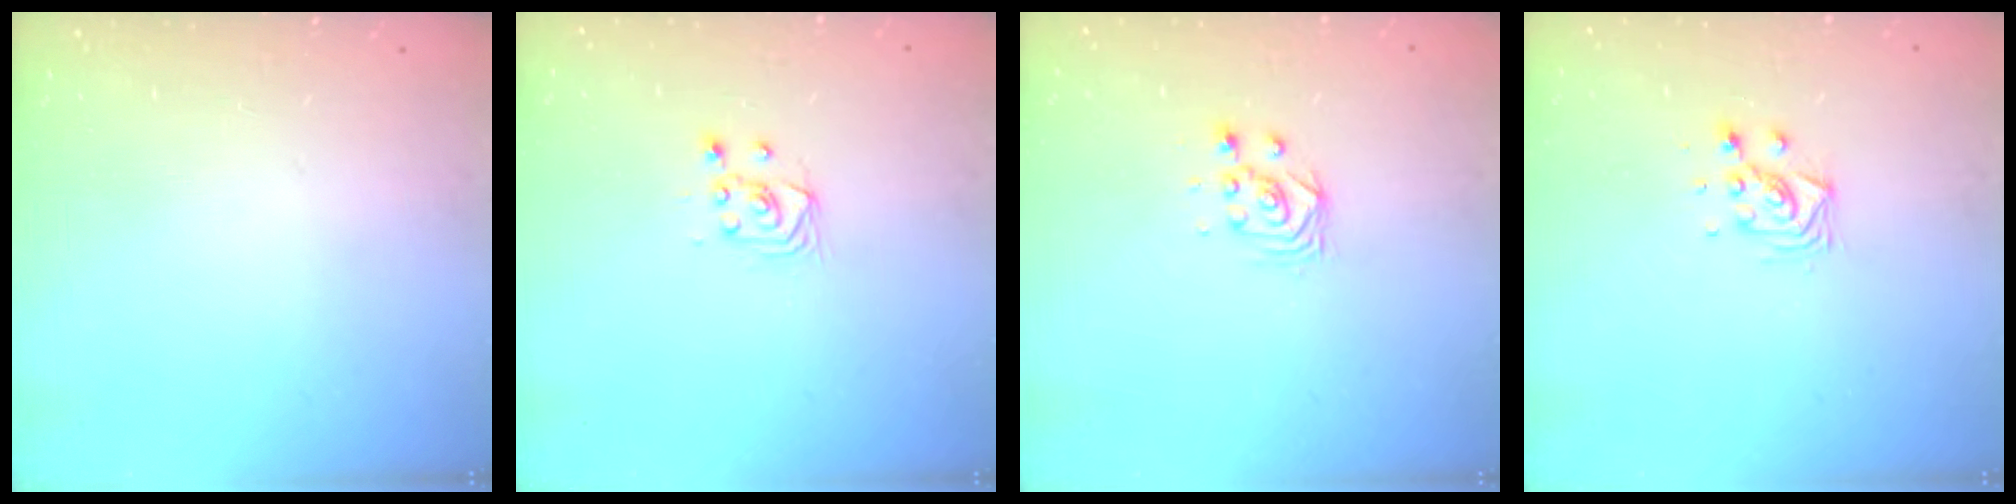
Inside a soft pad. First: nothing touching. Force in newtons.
{"total": 2.9, "press": 2.6, "slide": 1.3}
{"total": 3.0, "press": 2.9, "slide": 0.3}
{"total": 6.1, "press": 6.1, "slide": 0.5}